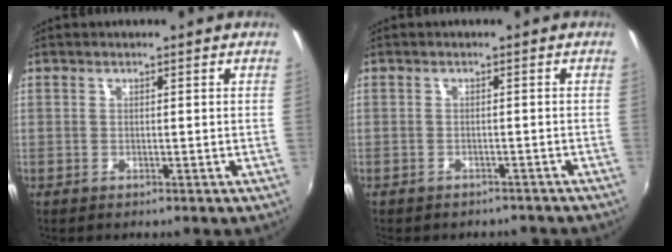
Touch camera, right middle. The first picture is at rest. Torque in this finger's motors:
{"motor_torque": [0.96, -1.18, 0.41, 0.12]}